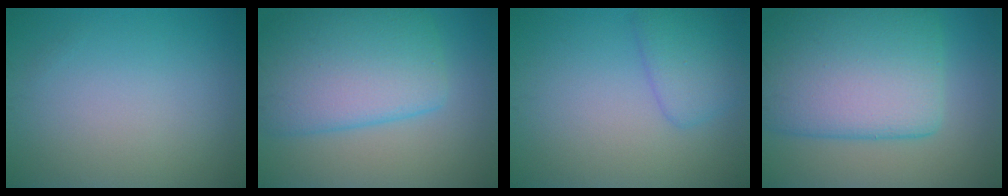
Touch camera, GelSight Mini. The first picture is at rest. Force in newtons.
{"total": 8.9, "press": 8.9, "slide": 0.2}
{"total": 2.9, "press": 2.9, "slide": 0.1}
{"total": 11.7, "press": 11.6, "slide": 0.8}